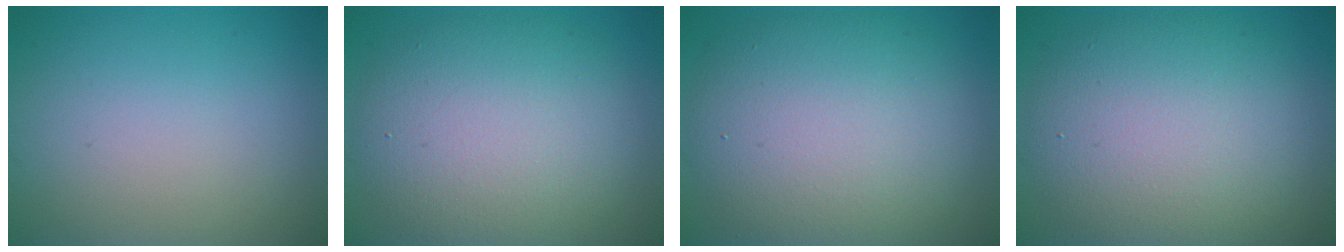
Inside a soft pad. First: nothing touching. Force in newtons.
{"total": 9.0, "press": 9.0, "slide": 1.0}
{"total": 10.0, "press": 10.0, "slide": 0.3}
{"total": 9.2, "press": 9.1, "slide": 0.9}